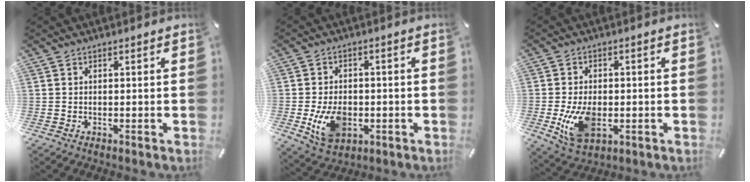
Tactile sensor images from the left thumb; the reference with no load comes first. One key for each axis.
{"total": 9.9, "fx": -2.0, "fy": 7.2, "fz": 6.5, "tx": -0.136, "ty": -0.001, "tz": -0.035}
{"total": 9.9, "fx": -1.7, "fy": 6.5, "fz": 7.3, "tx": -0.148, "ty": -0.005, "tz": -0.029}